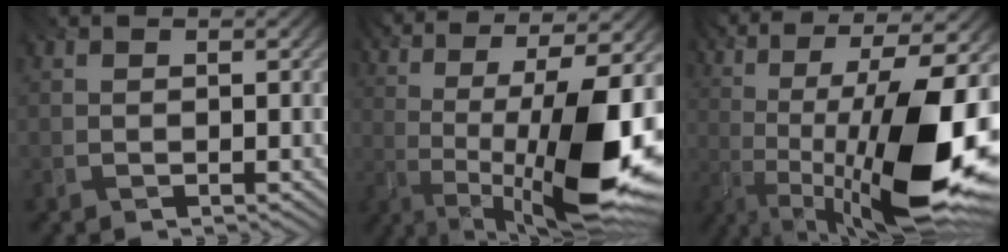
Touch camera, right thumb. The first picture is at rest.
{"total": 18.7, "force": [-1.9, 6.5, 17.5], "torque": [-0.262, -0.002, -0.038]}
{"total": 20.1, "force": [-3.0, 7.9, 18.3], "torque": [-0.279, -0.010, -0.057]}